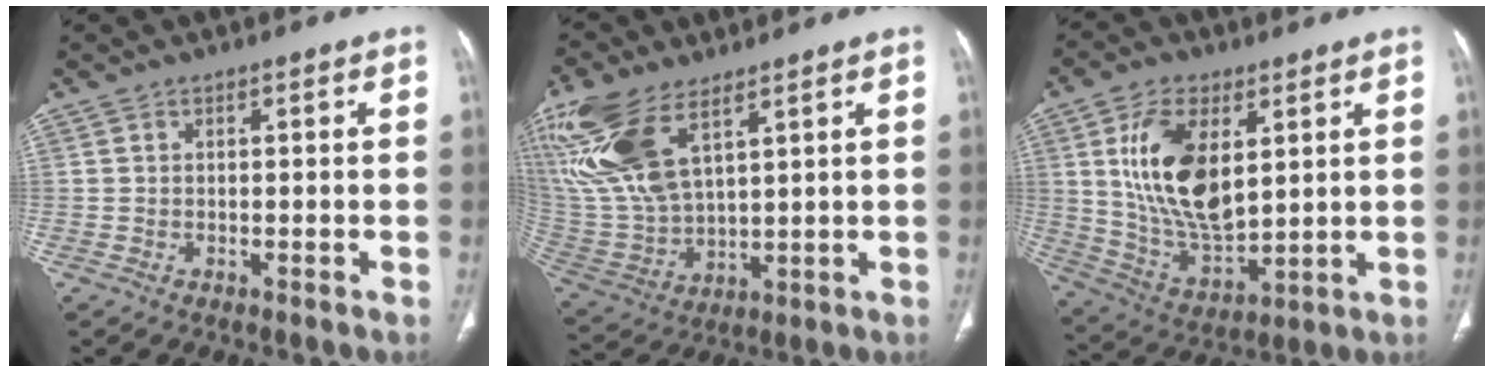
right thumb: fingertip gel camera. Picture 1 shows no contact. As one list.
[{"total": 18.2, "force": [9.3, 8.3, 13.3], "torque": [-0.299, -0.026, 0.198]}, {"total": 17.0, "force": [4.6, 8.9, 13.8], "torque": [-0.246, -0.023, 0.098]}]